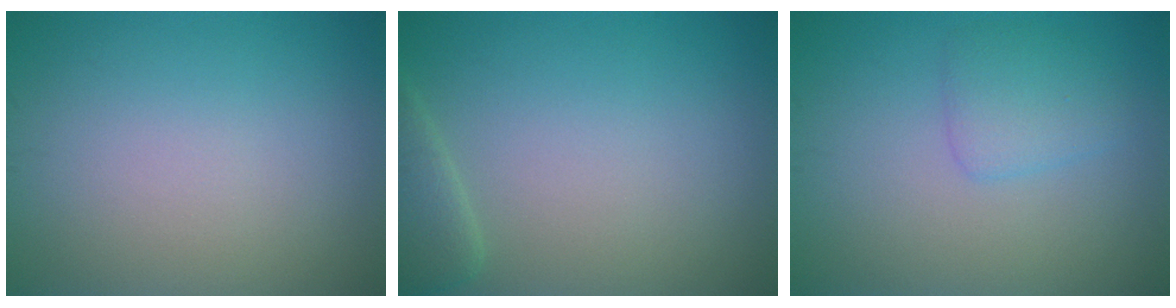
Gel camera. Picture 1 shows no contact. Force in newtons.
{"total": 2.2, "press": 2.2, "slide": 0.3}
{"total": 2.2, "press": 2.2, "slide": 0.1}